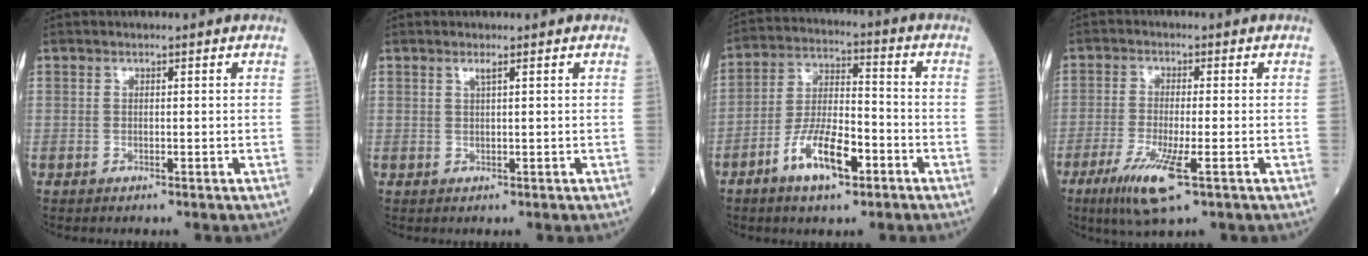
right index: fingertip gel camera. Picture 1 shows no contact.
{"total": 0.9, "force": [0.6, -0.2, 0.7], "torque": [-0.021, -0.001, 0.015]}
{"total": 12.1, "force": [-6.1, 3.4, 9.8], "torque": [-0.200, -0.001, -0.109]}
{"total": 7.7, "force": [-3.8, 0.6, 6.7], "torque": [-0.138, -0.023, -0.064]}